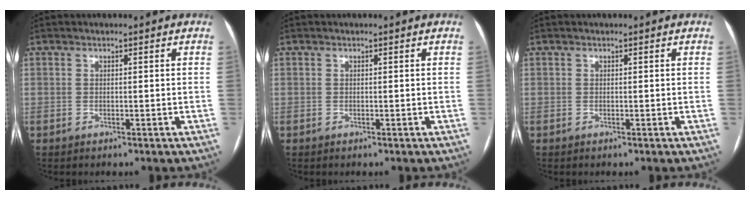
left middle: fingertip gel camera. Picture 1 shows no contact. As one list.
[{"total": 0.0}, {"total": 0.0}]